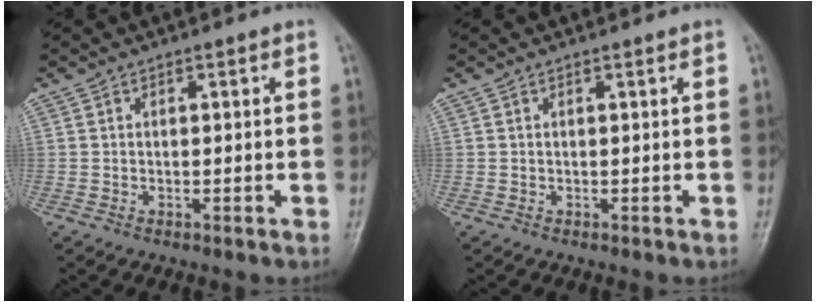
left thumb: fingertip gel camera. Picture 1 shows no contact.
{"total": 0.0}